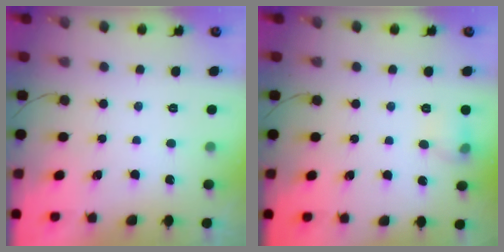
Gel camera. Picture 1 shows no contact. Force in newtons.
{"total": 5.9, "press": 5.7, "slide": 1.4}